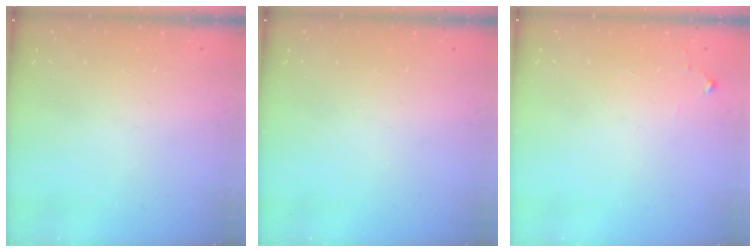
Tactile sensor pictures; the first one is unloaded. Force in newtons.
{"total": 0.0}
{"total": 4.9, "press": 4.9, "slide": 0.7}